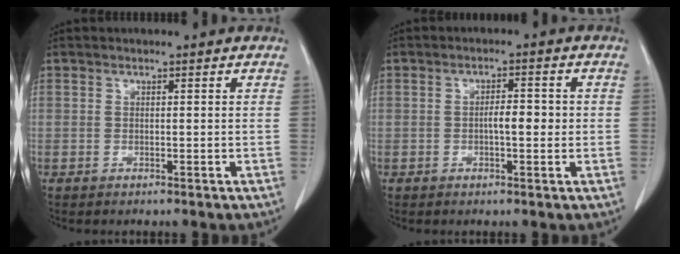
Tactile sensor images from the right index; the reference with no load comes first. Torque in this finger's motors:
{"motor_torque": [0.23, 0.38, 0.00, 0.03]}